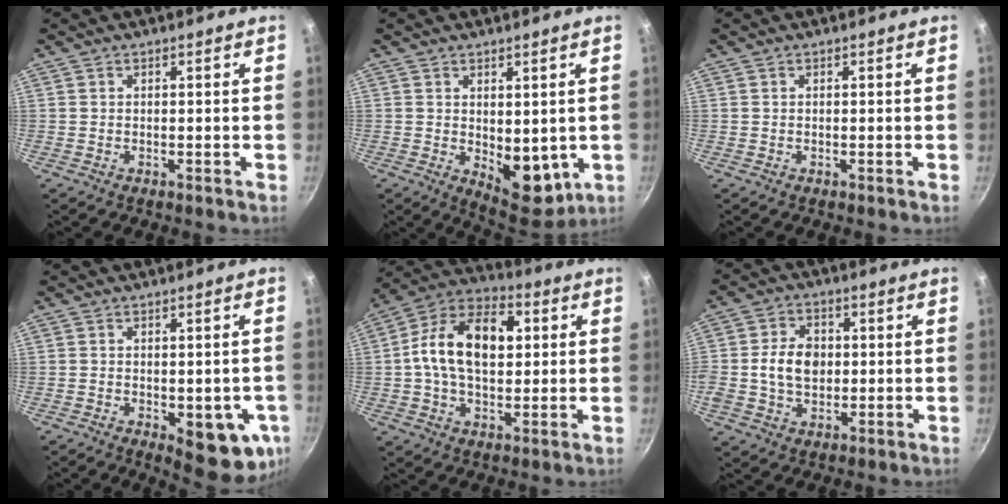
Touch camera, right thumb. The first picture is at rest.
{"total": 9.3, "force": [-0.1, 5.3, 7.6], "torque": [-0.070, -0.023, 0.013]}
{"total": 0.0}
{"total": 11.9, "force": [-3.4, 5.2, 10.2], "torque": [-0.082, -0.006, -0.035]}
{"total": 17.1, "force": [2.3, 10.8, 13.1], "torque": [-0.196, 0.021, 0.020]}
{"total": 8.8, "force": [0.0, 6.6, 5.8], "torque": [-0.085, 0.009, -0.007]}